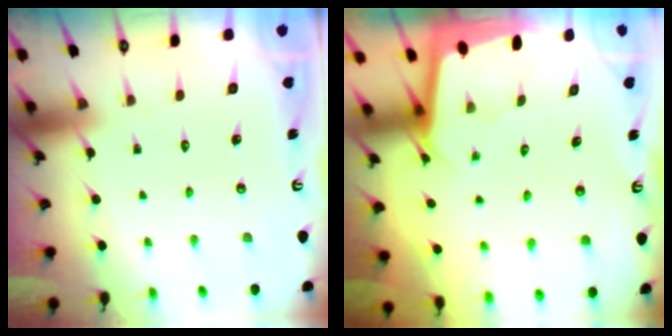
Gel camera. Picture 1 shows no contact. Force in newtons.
{"total": 1.8, "press": 1.8, "slide": 0.1}